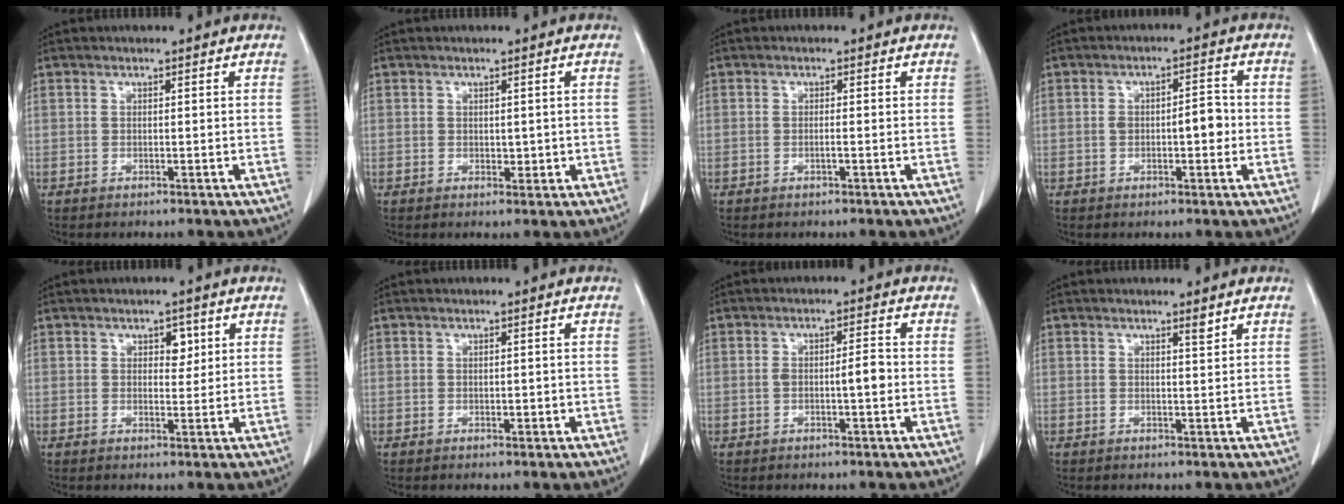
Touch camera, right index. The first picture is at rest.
{"total": 1.8, "force": [0.1, 1.2, 1.3], "torque": [-0.015, 0.000, 0.006]}
{"total": 0.7, "force": [-0.2, -0.1, 0.6], "torque": [-0.010, 0.001, -0.003]}
{"total": 4.7, "force": [-0.4, 1.8, 4.3], "torque": [-0.075, 0.012, -0.003]}
{"total": 2.5, "force": [1.0, 1.6, 1.7], "torque": [-0.019, 0.002, 0.015]}
{"total": 1.3, "force": [-0.1, 0.7, 1.0], "torque": [-0.013, 0.000, 0.002]}
{"total": 3.5, "force": [-0.5, 0.6, 3.4], "torque": [-0.060, 0.008, -0.006]}
{"total": 1.1, "force": [0.8, -0.1, 0.7], "torque": [-0.013, -0.006, 0.013]}